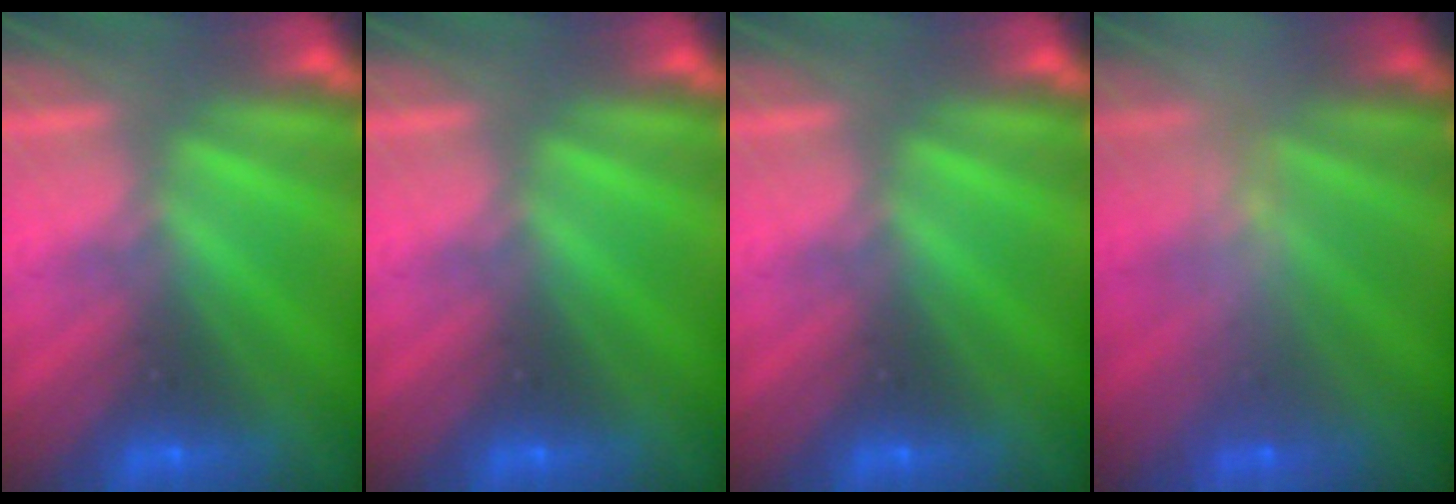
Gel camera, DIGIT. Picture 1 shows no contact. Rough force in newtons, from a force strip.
{"total": 0.0}
{"total": 0.0}
{"total": 2.5}